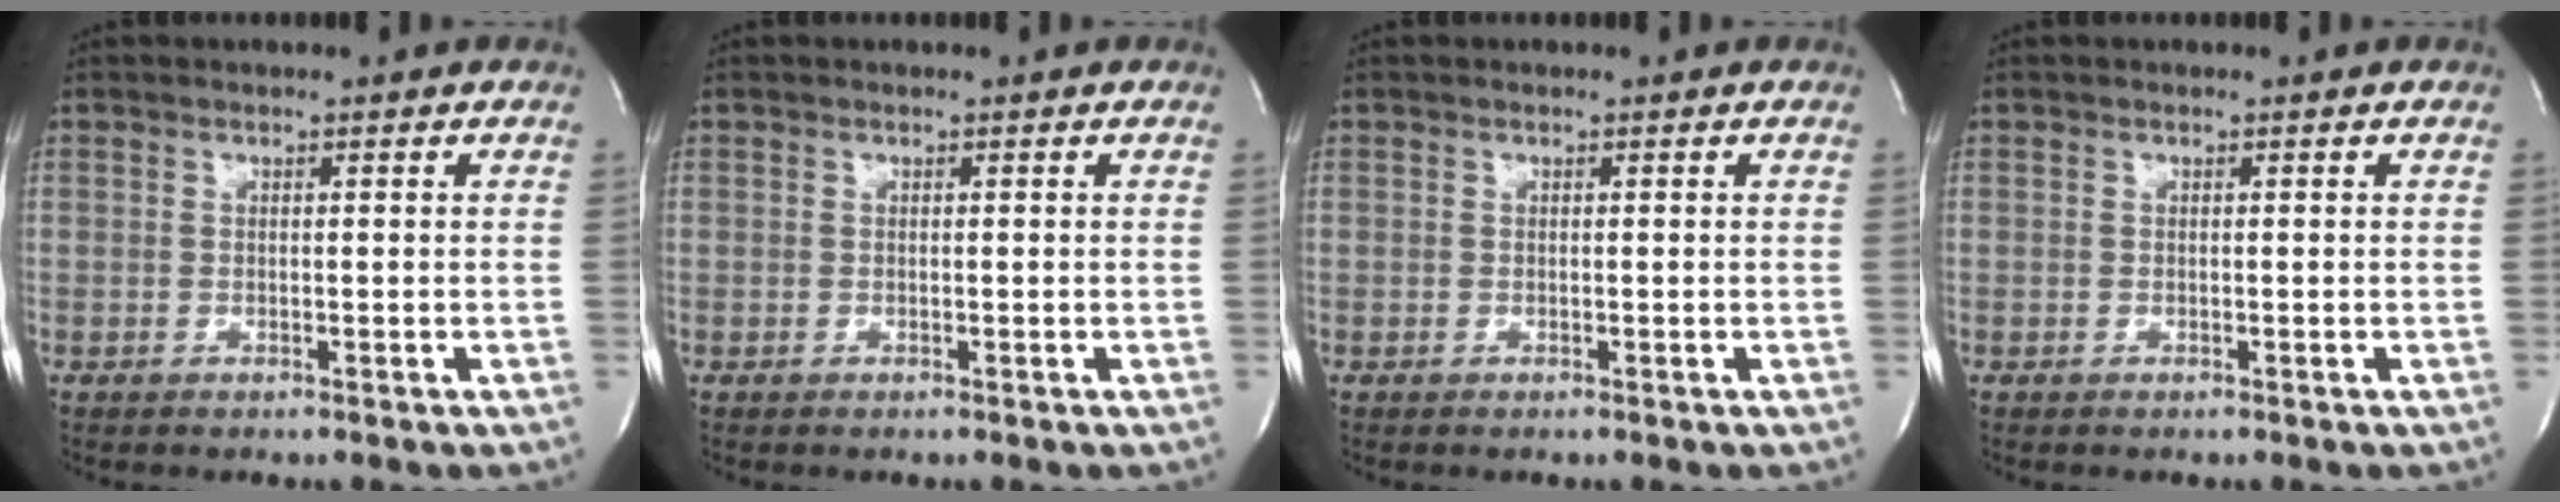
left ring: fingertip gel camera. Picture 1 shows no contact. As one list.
[{"total": 0.0}, {"total": 0.0}, {"total": 0.0}]